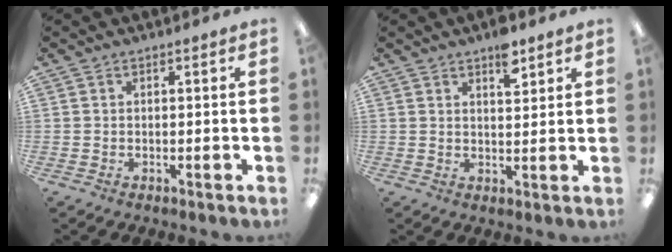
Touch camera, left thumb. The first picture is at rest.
{"total": 5.9, "force": [4.0, 2.4, 3.6], "torque": [-0.040, -0.023, 0.063]}